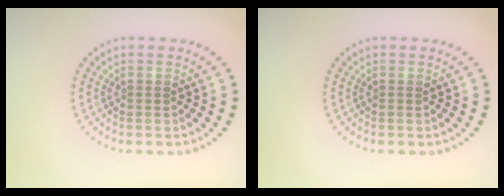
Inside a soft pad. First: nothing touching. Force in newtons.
{"total": 0.0}